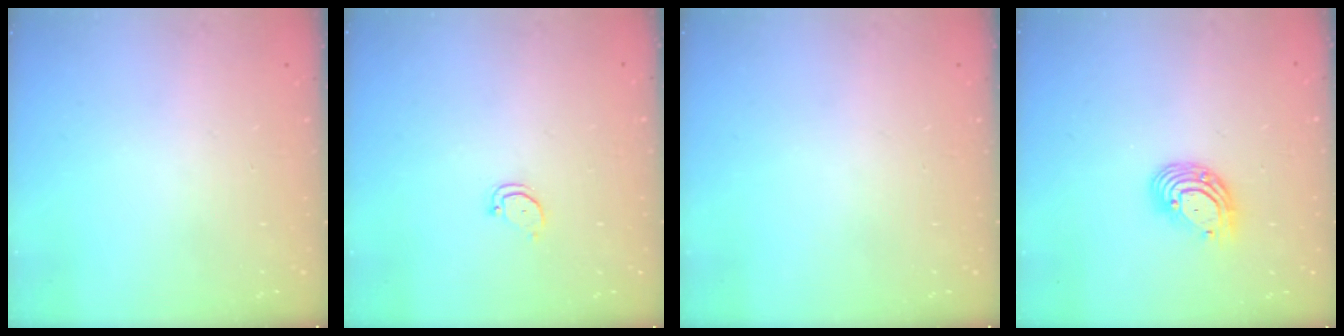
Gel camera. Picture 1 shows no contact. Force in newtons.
{"total": 2.5, "press": 2.5, "slide": 0.3}
{"total": 0.0}
{"total": 9.0, "press": 8.8, "slide": 1.9}